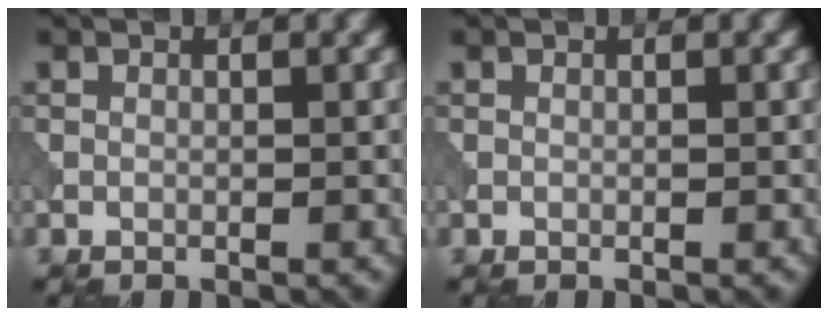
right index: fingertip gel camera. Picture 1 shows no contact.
{"total": 0.0}